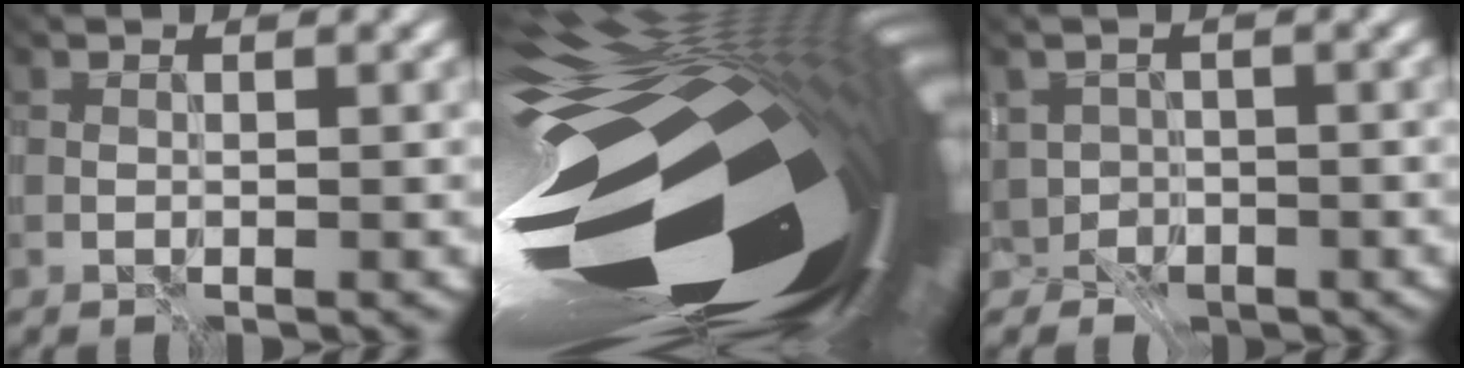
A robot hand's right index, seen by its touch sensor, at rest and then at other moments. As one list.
[{"total": 21.5, "force": [-3.7, 10.7, 18.2], "torque": [-0.327, -0.045, -0.047]}, {"total": 3.5, "force": [-1.3, 3.2, 0.1], "torque": [0.013, 0.004, -0.024]}]